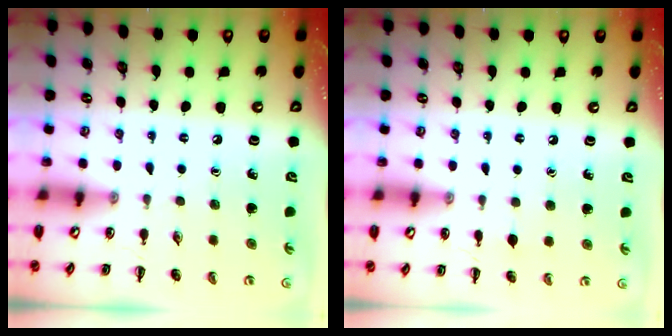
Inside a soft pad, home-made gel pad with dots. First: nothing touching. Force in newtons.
{"total": 2.7, "press": 2.5, "slide": 1.1}